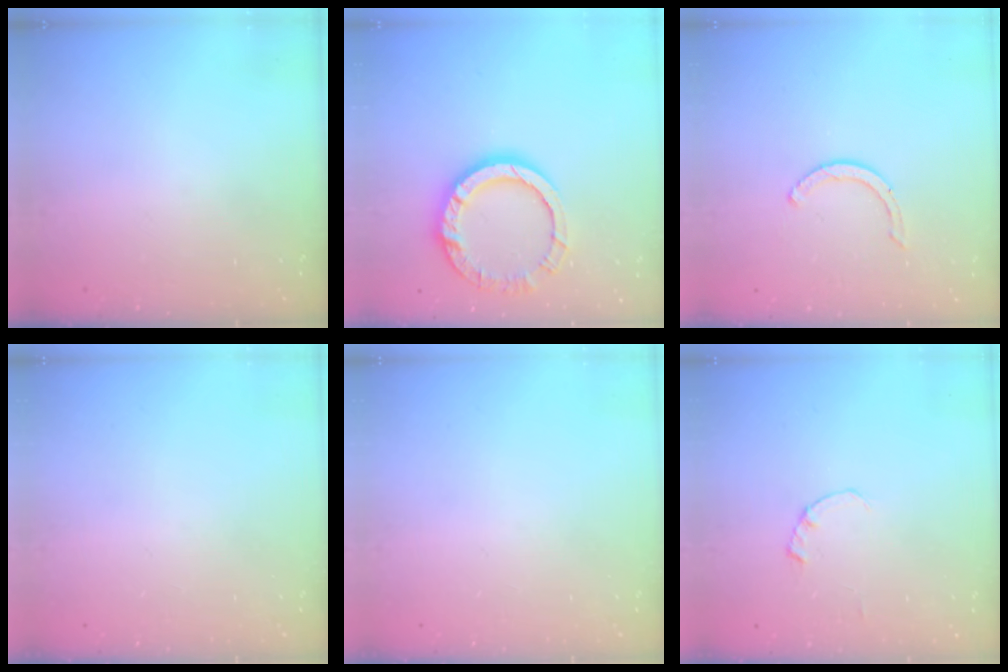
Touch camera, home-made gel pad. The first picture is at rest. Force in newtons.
{"total": 13.4, "press": 13.4, "slide": 1.4}
{"total": 2.9, "press": 2.9, "slide": 0.4}
{"total": 0.0}
{"total": 0.0}
{"total": 0.0}